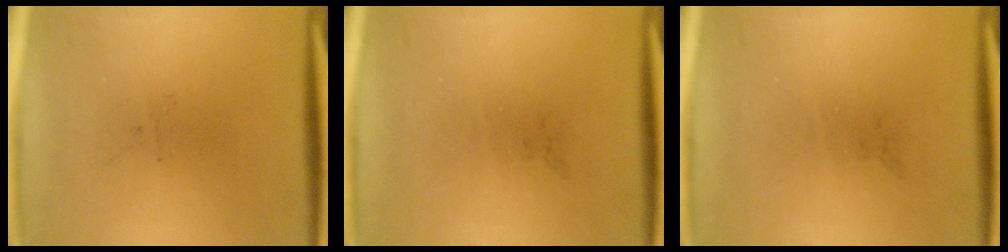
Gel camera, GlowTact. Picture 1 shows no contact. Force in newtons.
{"total": 0.0}
{"total": 0.0}